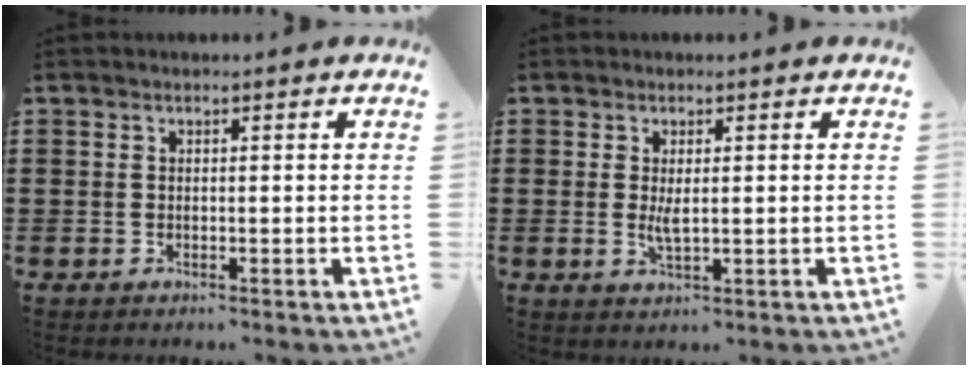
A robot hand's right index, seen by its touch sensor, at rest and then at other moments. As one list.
[{"total": 2.7, "force": [0.2, 0.8, 2.5], "torque": [-0.049, -0.001, 0.003]}]